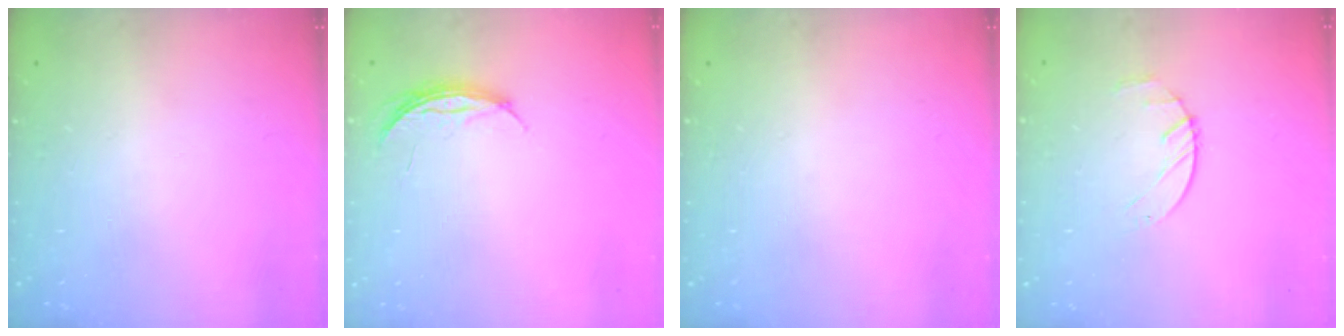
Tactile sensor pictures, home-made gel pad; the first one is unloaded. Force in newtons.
{"total": 4.2, "press": 4.2, "slide": 0.5}
{"total": 0.0}
{"total": 1.9, "press": 1.9, "slide": 0.3}